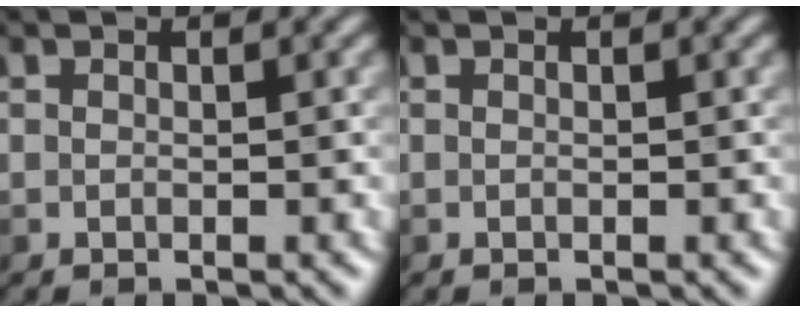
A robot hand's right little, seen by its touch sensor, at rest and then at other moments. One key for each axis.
{"total": 0.0}